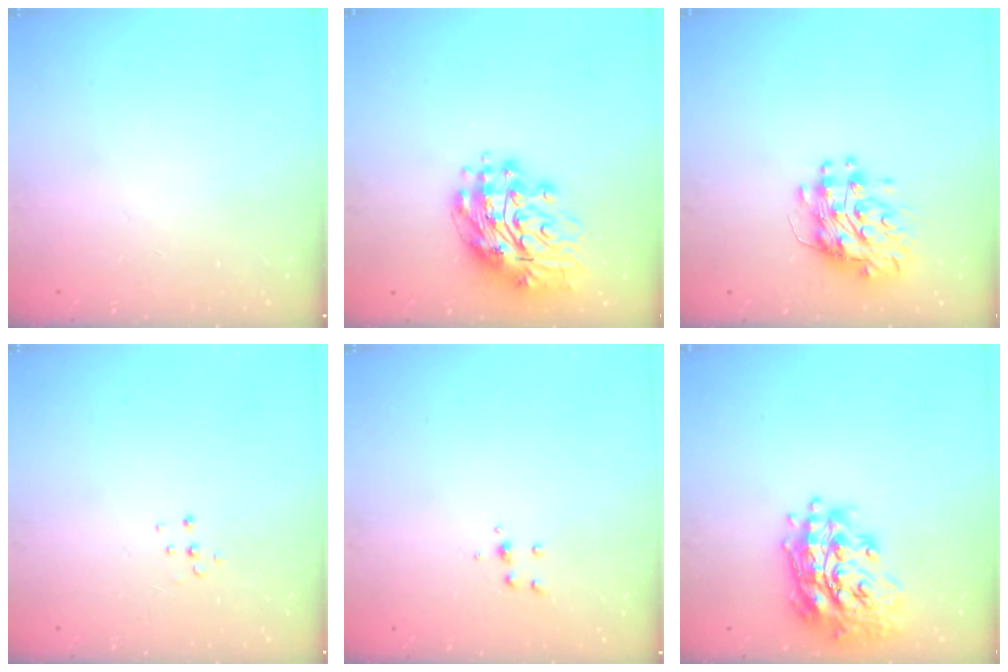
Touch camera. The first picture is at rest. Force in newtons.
{"total": 14.3, "press": 14.2, "slide": 1.9}
{"total": 9.9, "press": 9.9, "slide": 0.9}
{"total": 4.7, "press": 4.7, "slide": 0.4}
{"total": 4.1, "press": 4.1, "slide": 0.6}
{"total": 19.9, "press": 19.8, "slide": 2.1}